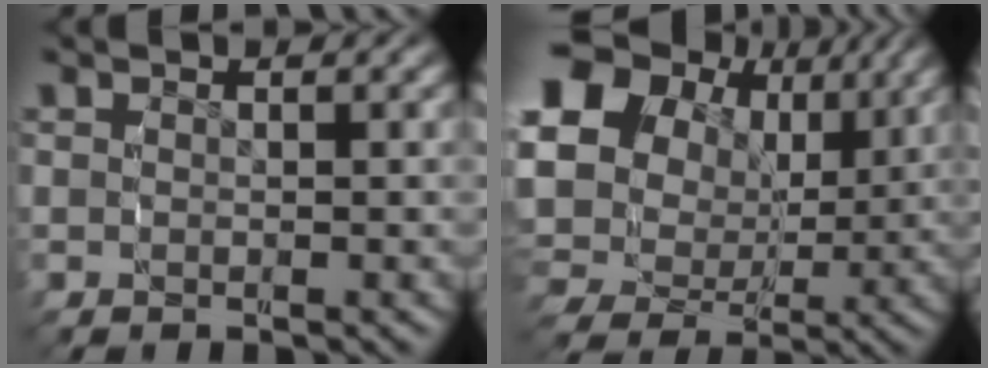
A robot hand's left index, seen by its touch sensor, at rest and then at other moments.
{"total": 14.0, "force": [2.6, 11.2, 8.0], "torque": [-0.167, -0.009, 0.035]}